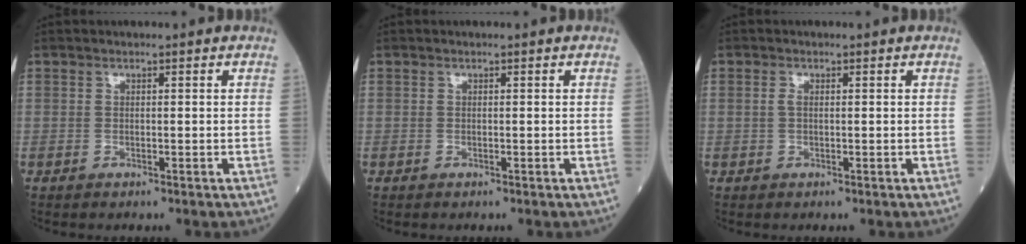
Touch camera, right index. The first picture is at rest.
{"total": 0.0}
{"total": 1.0, "force": [0.1, 0.5, 0.9], "torque": [-0.019, 0.001, 0.003]}